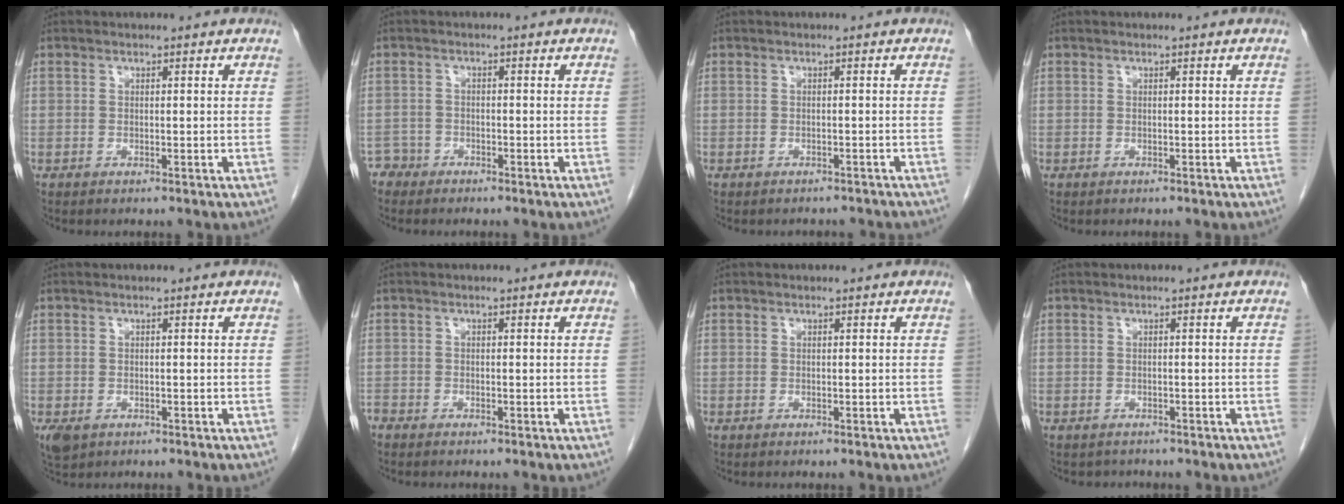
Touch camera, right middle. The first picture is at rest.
{"total": 1.8, "force": [-1.5, 0.8, -0.7], "torque": [0.015, 0.004, -0.028]}
{"total": 5.8, "force": [-5.3, 1.9, 1.4], "torque": [-0.013, 0.000, -0.056]}
{"total": 0.0}
{"total": 2.6, "force": [-1.3, 1.8, 1.4], "torque": [-0.030, -0.004, -0.012]}
{"total": 1.0, "force": [-1.0, 0.3, 0.1], "torque": [-0.004, -0.002, -0.018]}
{"total": 0.0}
{"total": 1.6, "force": [-1.4, 0.8, -0.1], "torque": [-0.004, -0.001, -0.021]}